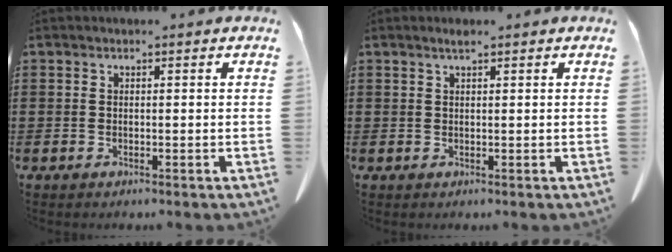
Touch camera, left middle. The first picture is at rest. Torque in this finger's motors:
{"motor_torque": [0.08, 0.02, 0.03, 0.01]}